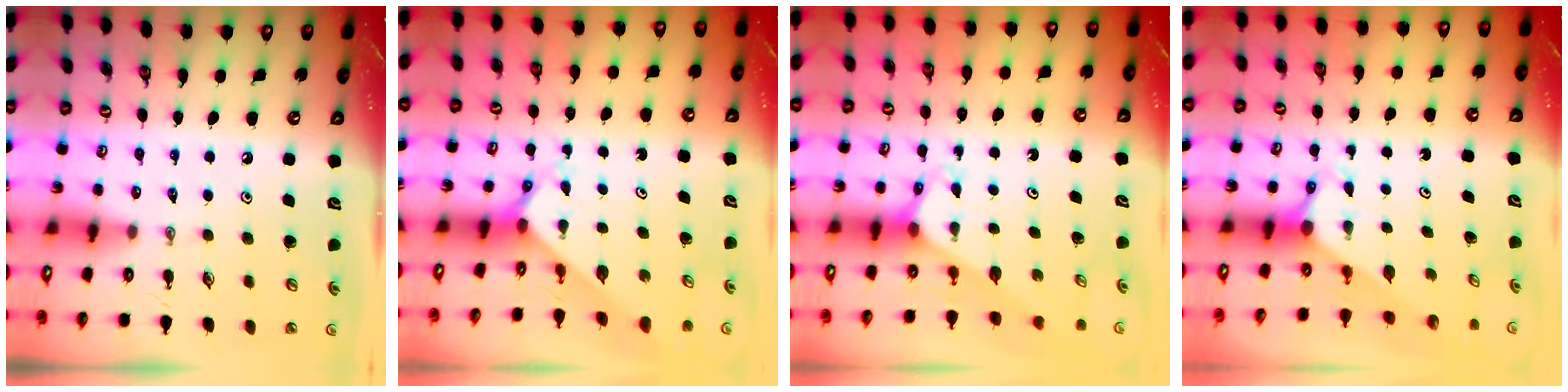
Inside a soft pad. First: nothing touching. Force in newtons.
{"total": 2.1, "press": 2.1, "slide": 0.3}
{"total": 3.1, "press": 3.1, "slide": 0.2}
{"total": 2.9, "press": 2.9, "slide": 0.0}